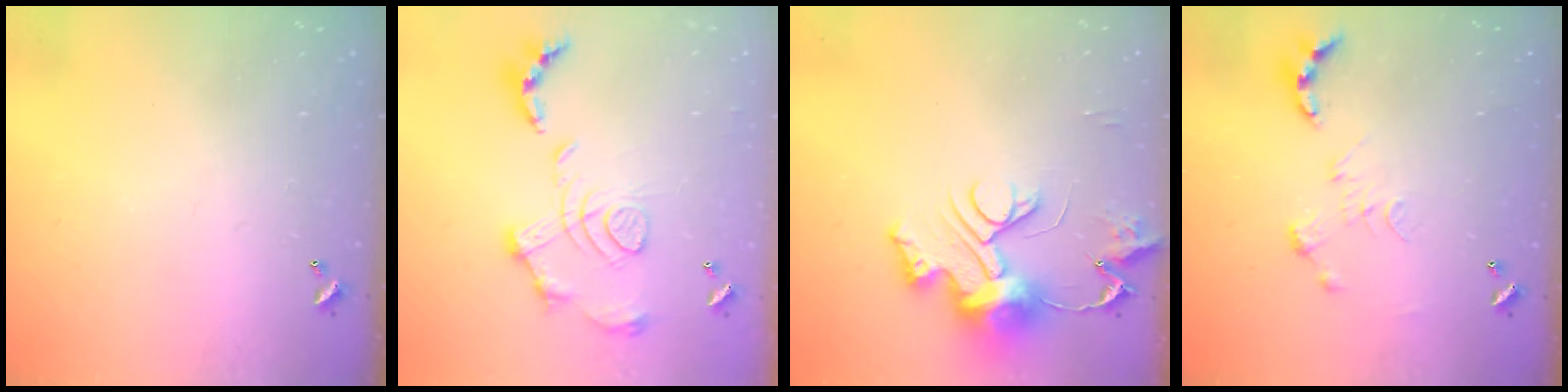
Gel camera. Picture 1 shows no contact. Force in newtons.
{"total": 1.7, "press": 1.1, "slide": 1.3}
{"total": 13.0, "press": 13.0, "slide": 0.8}
{"total": 0.0}